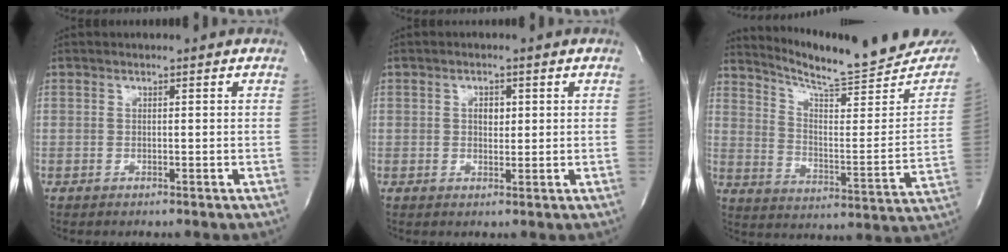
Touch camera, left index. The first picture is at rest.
{"total": 2.1, "force": [0.5, 1.3, 1.5], "torque": [-0.025, 0.000, 0.008]}
{"total": 21.6, "force": [19.9, 2.1, 8.3], "torque": [-0.127, -0.066, 0.271]}